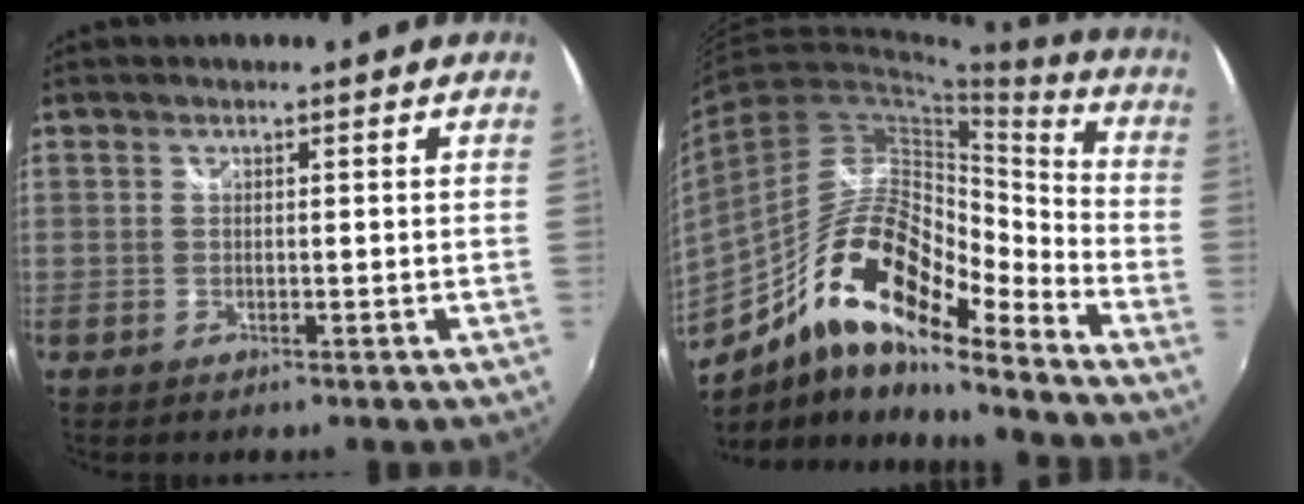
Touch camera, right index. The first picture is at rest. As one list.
[{"total": 19.3, "force": [-11.9, 5.8, 14.0], "torque": [-0.243, -0.002, -0.231]}]